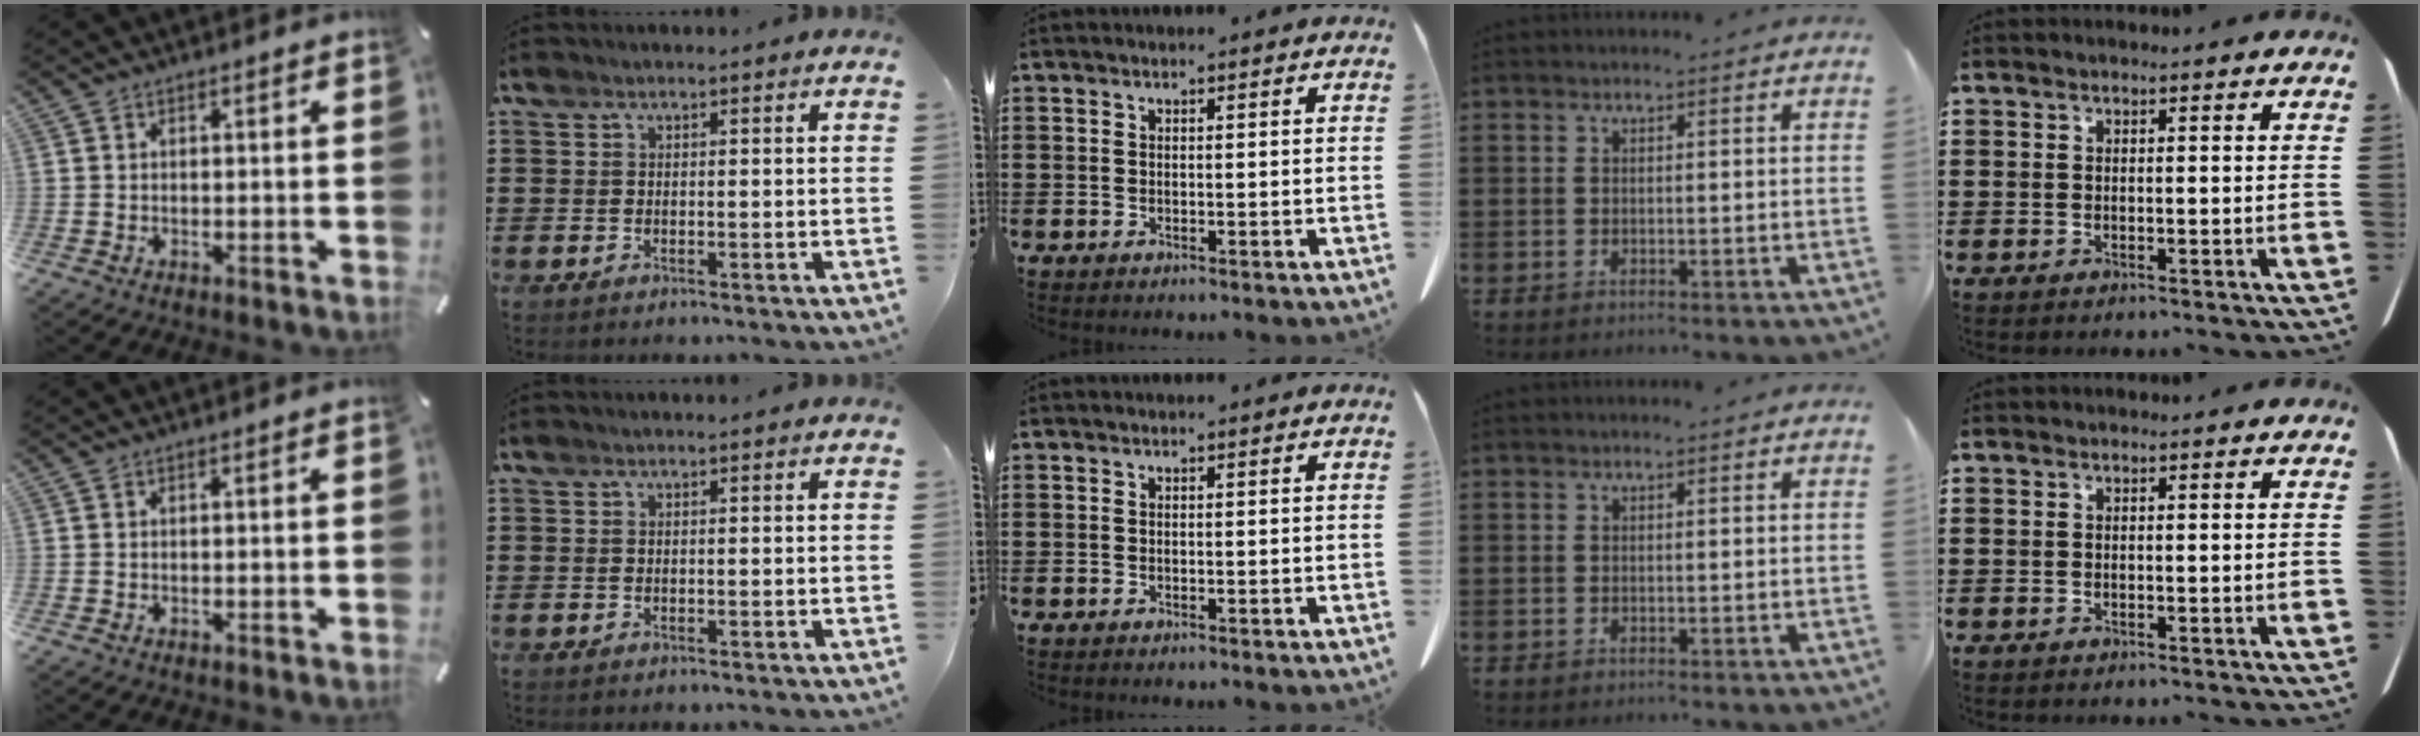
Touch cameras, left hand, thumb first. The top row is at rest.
{}